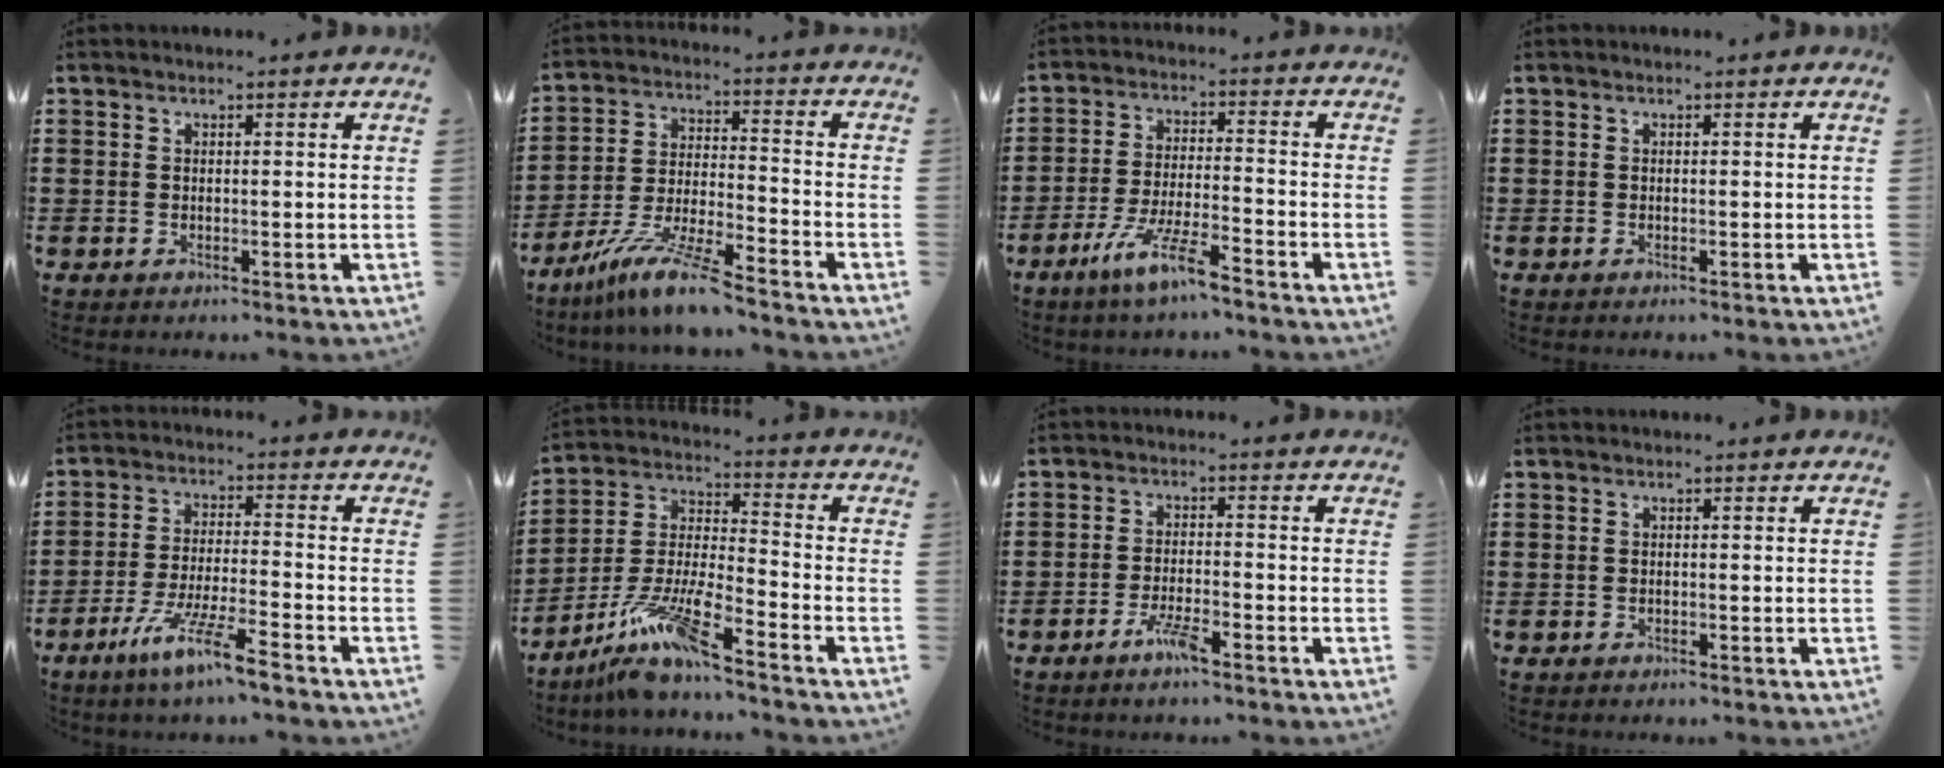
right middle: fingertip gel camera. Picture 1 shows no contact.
{"total": 10.6, "force": [-9.1, 0.1, 5.4], "torque": [-0.115, 0.005, -0.184]}
{"total": 8.1, "force": [-6.1, 0.5, 5.4], "torque": [-0.118, -0.007, -0.118]}
{"total": 0.0}
{"total": 9.0, "force": [-6.9, 0.2, 5.9], "torque": [-0.125, -0.010, -0.135]}
{"total": 10.0, "force": [-8.0, 0.4, 5.9], "torque": [-0.135, -0.011, -0.163]}
{"total": 4.0, "force": [-2.7, 0.5, 2.9], "torque": [-0.069, -0.005, -0.053]}
{"total": 1.1, "force": [-1.0, 0.3, 0.2], "torque": [-0.006, 0.002, -0.022]}